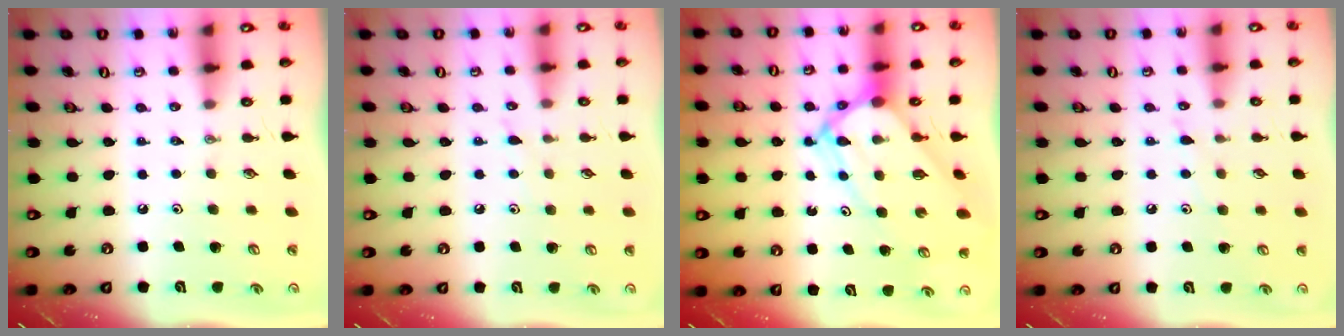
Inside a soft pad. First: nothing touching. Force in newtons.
{"total": 4.5, "press": 4.4, "slide": 0.6}
{"total": 9.8, "press": 9.7, "slide": 1.0}
{"total": 5.6, "press": 5.6, "slide": 0.6}